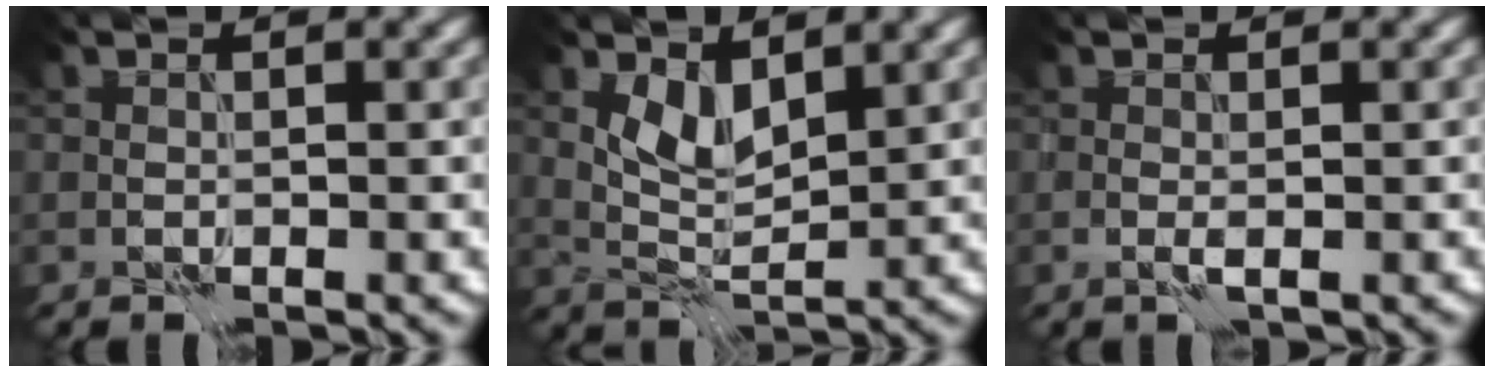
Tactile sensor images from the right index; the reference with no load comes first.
{"total": 2.4, "force": [1.6, 0.6, 1.6], "torque": [-0.035, -0.006, 0.038]}
{"total": 0.8, "force": [-0.3, 0.0, 0.8], "torque": [-0.020, -0.002, -0.006]}